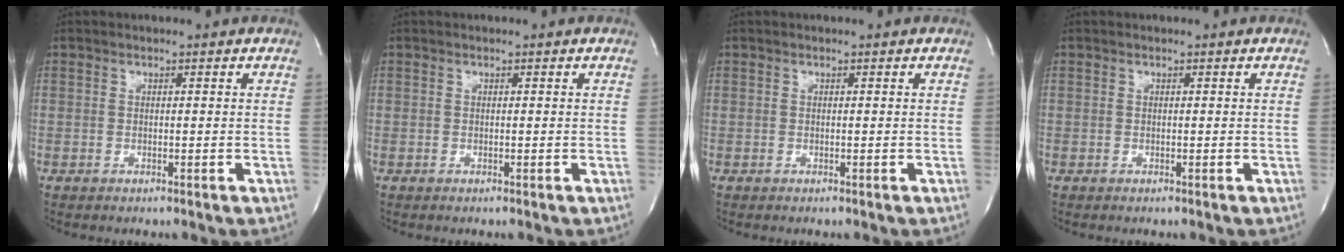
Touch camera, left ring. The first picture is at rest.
{"total": 0.0}
{"total": 0.0}
{"total": 0.0}